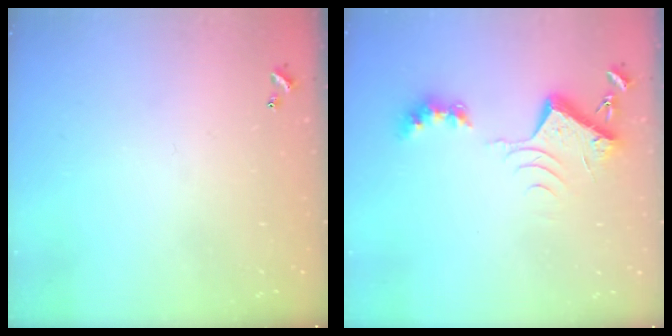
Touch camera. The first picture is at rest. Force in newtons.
{"total": 8.4, "press": 8.3, "slide": 1.1}